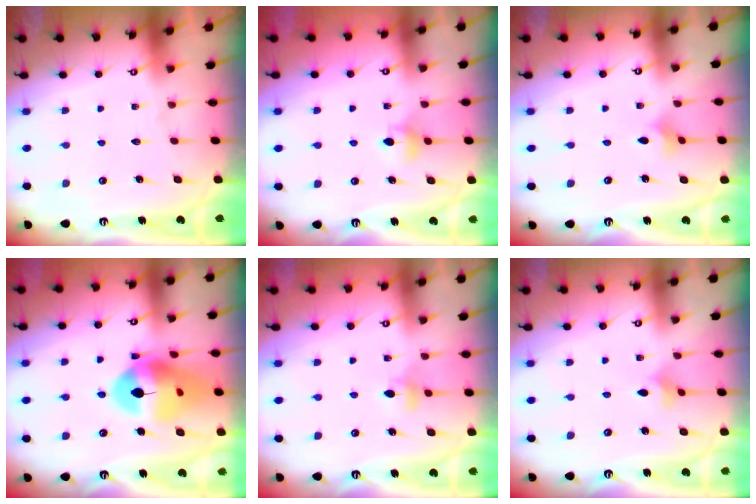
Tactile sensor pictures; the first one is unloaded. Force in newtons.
{"total": 4.7, "press": 4.6, "slide": 0.7}
{"total": 2.1, "press": 2.0, "slide": 0.5}
{"total": 17.4, "press": 17.2, "slide": 2.1}
{"total": 3.7, "press": 3.6, "slide": 0.9}
{"total": 3.0, "press": 2.9, "slide": 0.5}